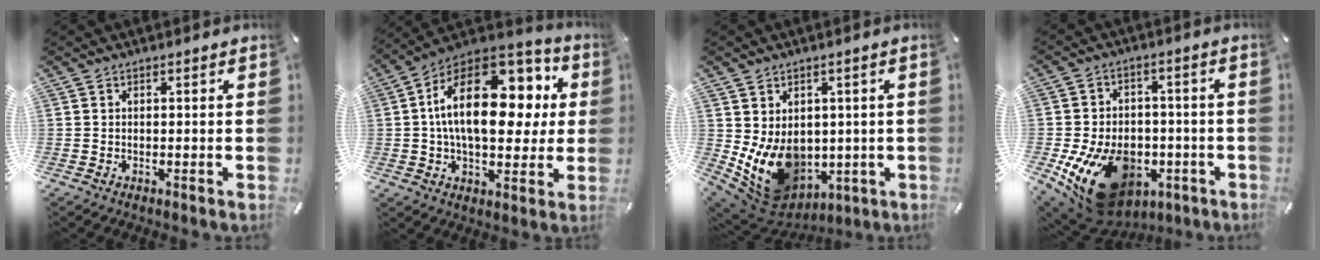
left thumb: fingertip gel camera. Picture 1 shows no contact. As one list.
[{"total": 22.9, "force": [5.1, 13.2, 18.0], "torque": [-0.322, -0.015, 0.084]}, {"total": 11.5, "force": [-0.4, 9.8, 6.0], "torque": [-0.117, -0.025, 0.001]}, {"total": 18.3, "force": [-6.9, 12.4, 11.5], "torque": [-0.208, 0.033, -0.106]}]